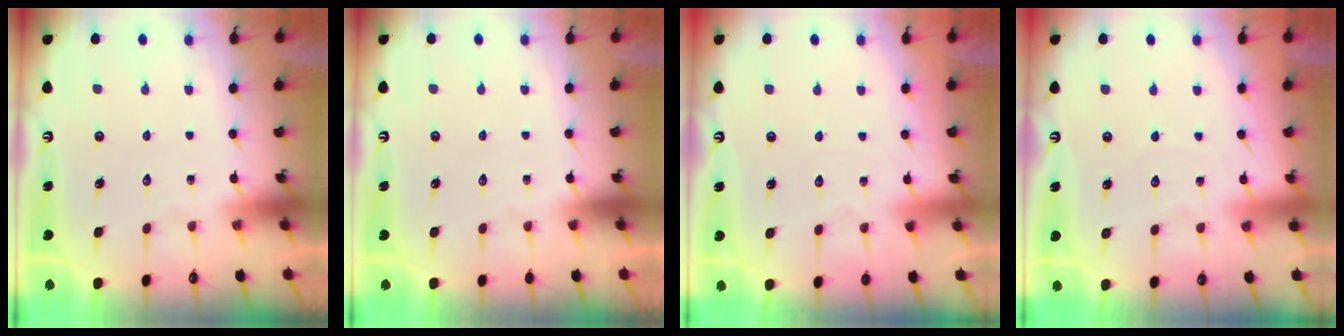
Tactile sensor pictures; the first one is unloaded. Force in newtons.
{"total": 0.0}
{"total": 3.1, "press": 3.1, "slide": 0.4}
{"total": 4.3, "press": 4.2, "slide": 0.5}